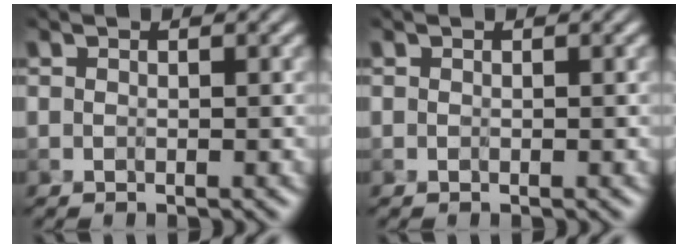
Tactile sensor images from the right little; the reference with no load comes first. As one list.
[{"total": 0.0}]